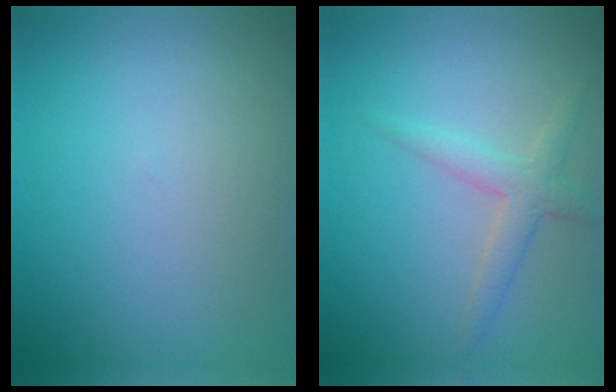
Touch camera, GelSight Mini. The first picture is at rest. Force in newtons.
{"total": 2.4, "press": 2.4, "slide": 0.1}